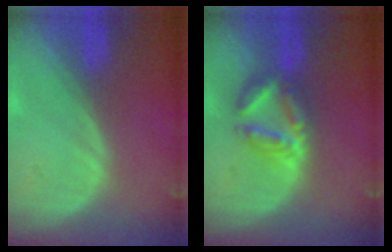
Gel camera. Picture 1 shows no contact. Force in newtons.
{"total": 5.8, "press": 5.8, "slide": 0.2}